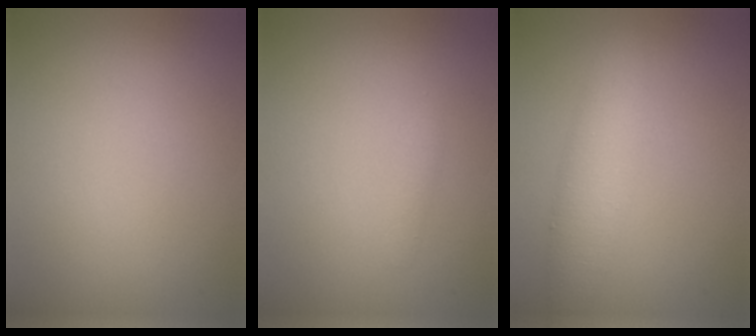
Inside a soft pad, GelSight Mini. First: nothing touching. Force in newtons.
{"total": 0.6, "press": 0.6, "slide": 0.0}
{"total": 4.3, "press": 4.3, "slide": 0.1}